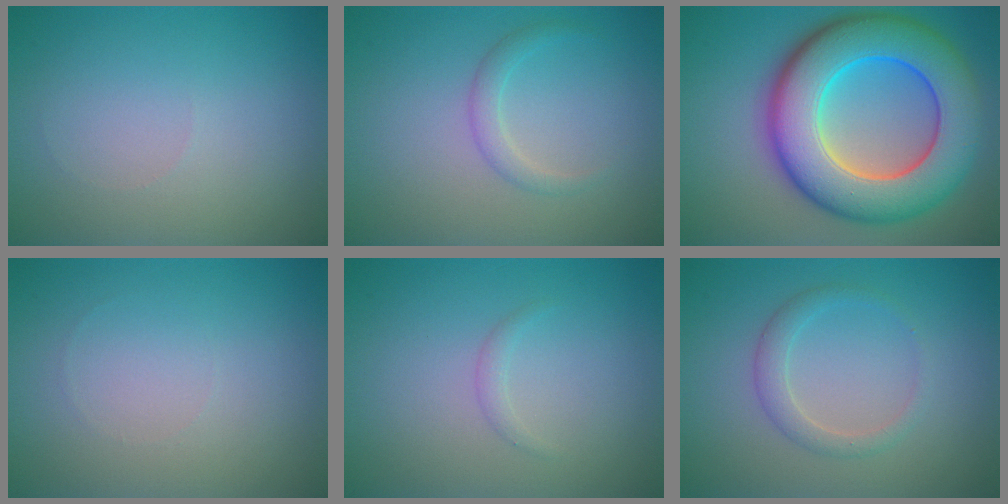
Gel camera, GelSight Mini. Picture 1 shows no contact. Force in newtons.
{"total": 1.5, "press": 1.5, "slide": 0.0}
{"total": 12.7, "press": 12.7, "slide": 0.2}
{"total": 0.0}
{"total": 0.8, "press": 0.8, "slide": 0.1}
{"total": 1.9, "press": 1.9, "slide": 0.0}